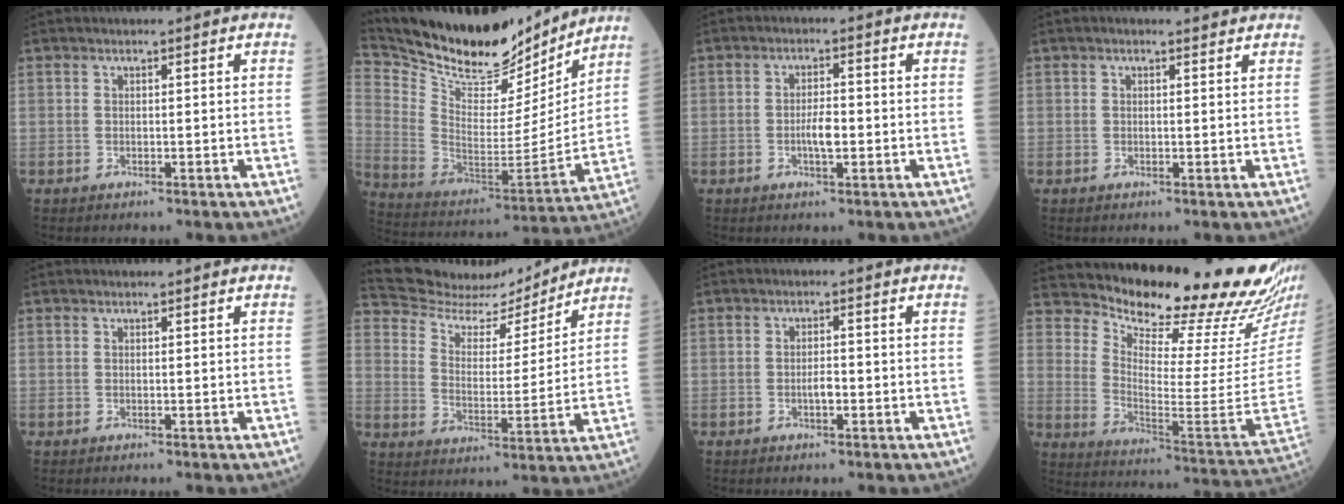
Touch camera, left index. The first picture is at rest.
{"total": 21.6, "force": [19.4, 6.0, 7.2], "torque": [-0.144, -0.034, 0.316]}
{"total": 3.1, "force": [-0.9, 0.8, 2.8], "torque": [-0.052, -0.001, -0.017]}
{"total": 2.0, "force": [1.8, 0.5, 0.7], "torque": [-0.011, 0.008, 0.020]}
{"total": 0.0}
{"total": 13.2, "force": [12.9, 2.3, 2.1], "torque": [-0.045, -0.005, 0.206]}
{"total": 1.7, "force": [-0.8, 0.5, 1.5], "torque": [-0.025, -0.001, -0.015]}
{"total": 25.3, "force": [22.7, 1.0, 11.2], "torque": [-0.184, -0.129, 0.300]}